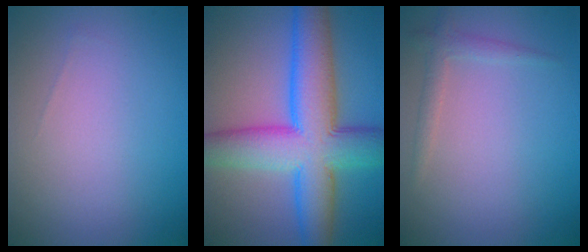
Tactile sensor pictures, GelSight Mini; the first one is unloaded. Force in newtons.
{"total": 11.0, "press": 11.0, "slide": 0.1}
{"total": 1.5, "press": 1.5, "slide": 0.1}